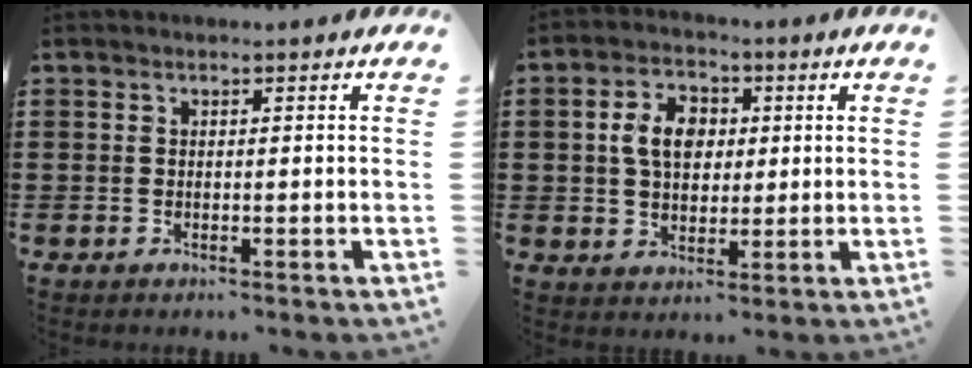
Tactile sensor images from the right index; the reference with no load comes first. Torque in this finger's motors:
{"motor_torque": [0.55, -0.23, 0.61, 0.16]}